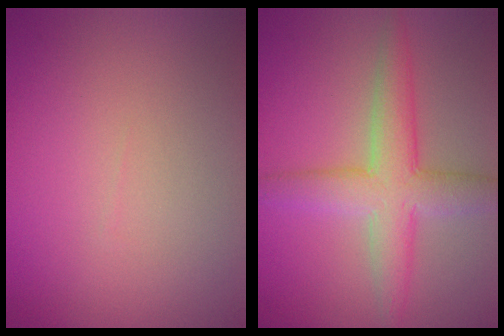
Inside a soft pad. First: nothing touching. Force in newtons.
{"total": 5.5, "press": 5.5, "slide": 0.2}